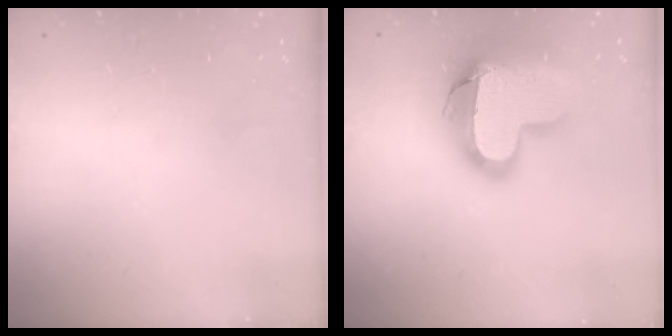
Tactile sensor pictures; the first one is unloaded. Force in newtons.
{"total": 18.9, "press": 18.9, "slide": 1.2}